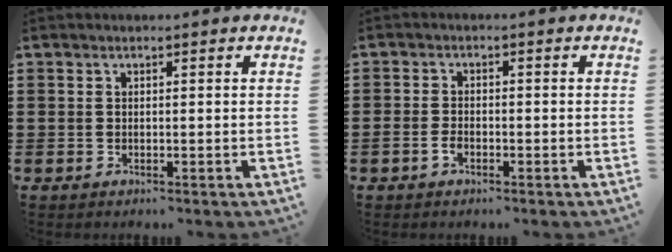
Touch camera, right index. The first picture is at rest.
{"total": 1.8, "force": [-1.1, 0.9, 1.1], "torque": [-0.023, 0.001, -0.021]}